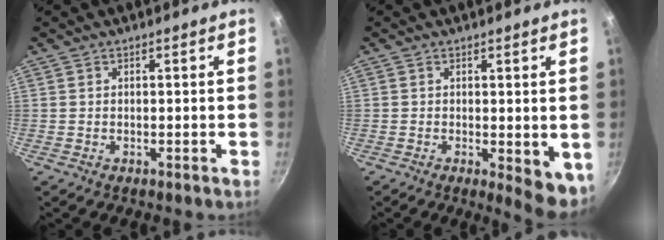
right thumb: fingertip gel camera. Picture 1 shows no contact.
{"total": 6.2, "force": [-0.6, 2.5, 5.7], "torque": [-0.058, -0.005, -0.002]}